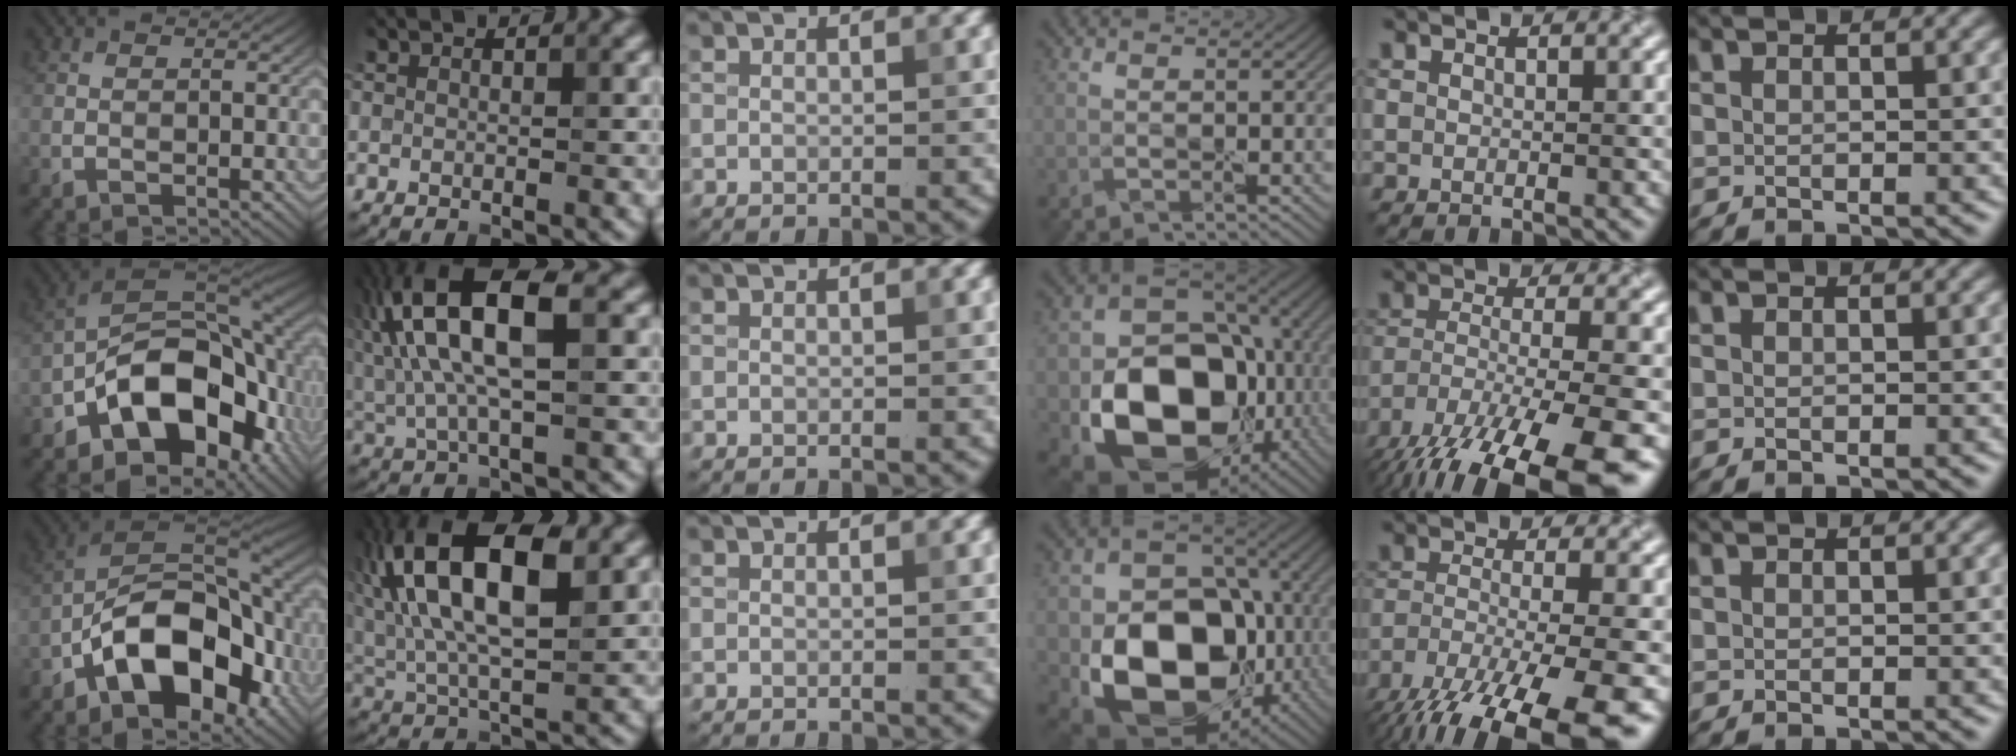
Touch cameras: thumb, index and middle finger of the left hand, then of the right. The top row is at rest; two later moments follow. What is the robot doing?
{"motion": "peel", "object": "shipping label"}